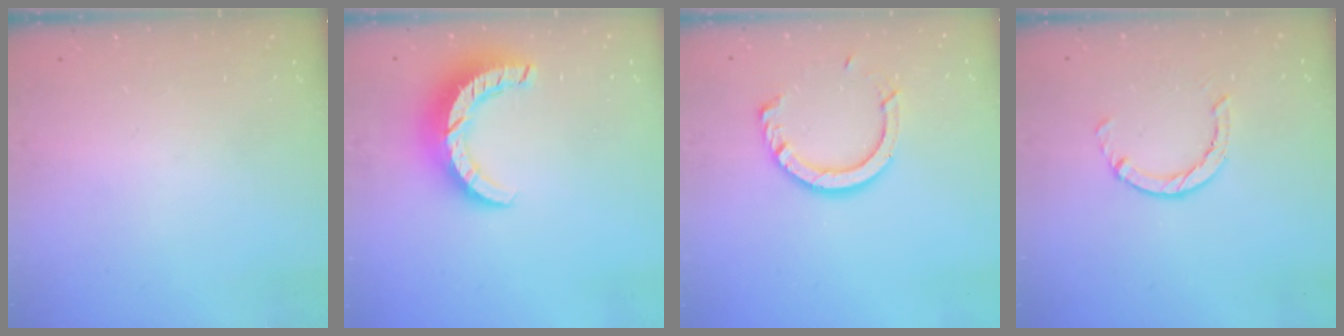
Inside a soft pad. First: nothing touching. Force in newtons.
{"total": 12.8, "press": 12.8, "slide": 0.7}
{"total": 10.0, "press": 10.0, "slide": 0.9}
{"total": 2.5, "press": 2.4, "slide": 0.4}